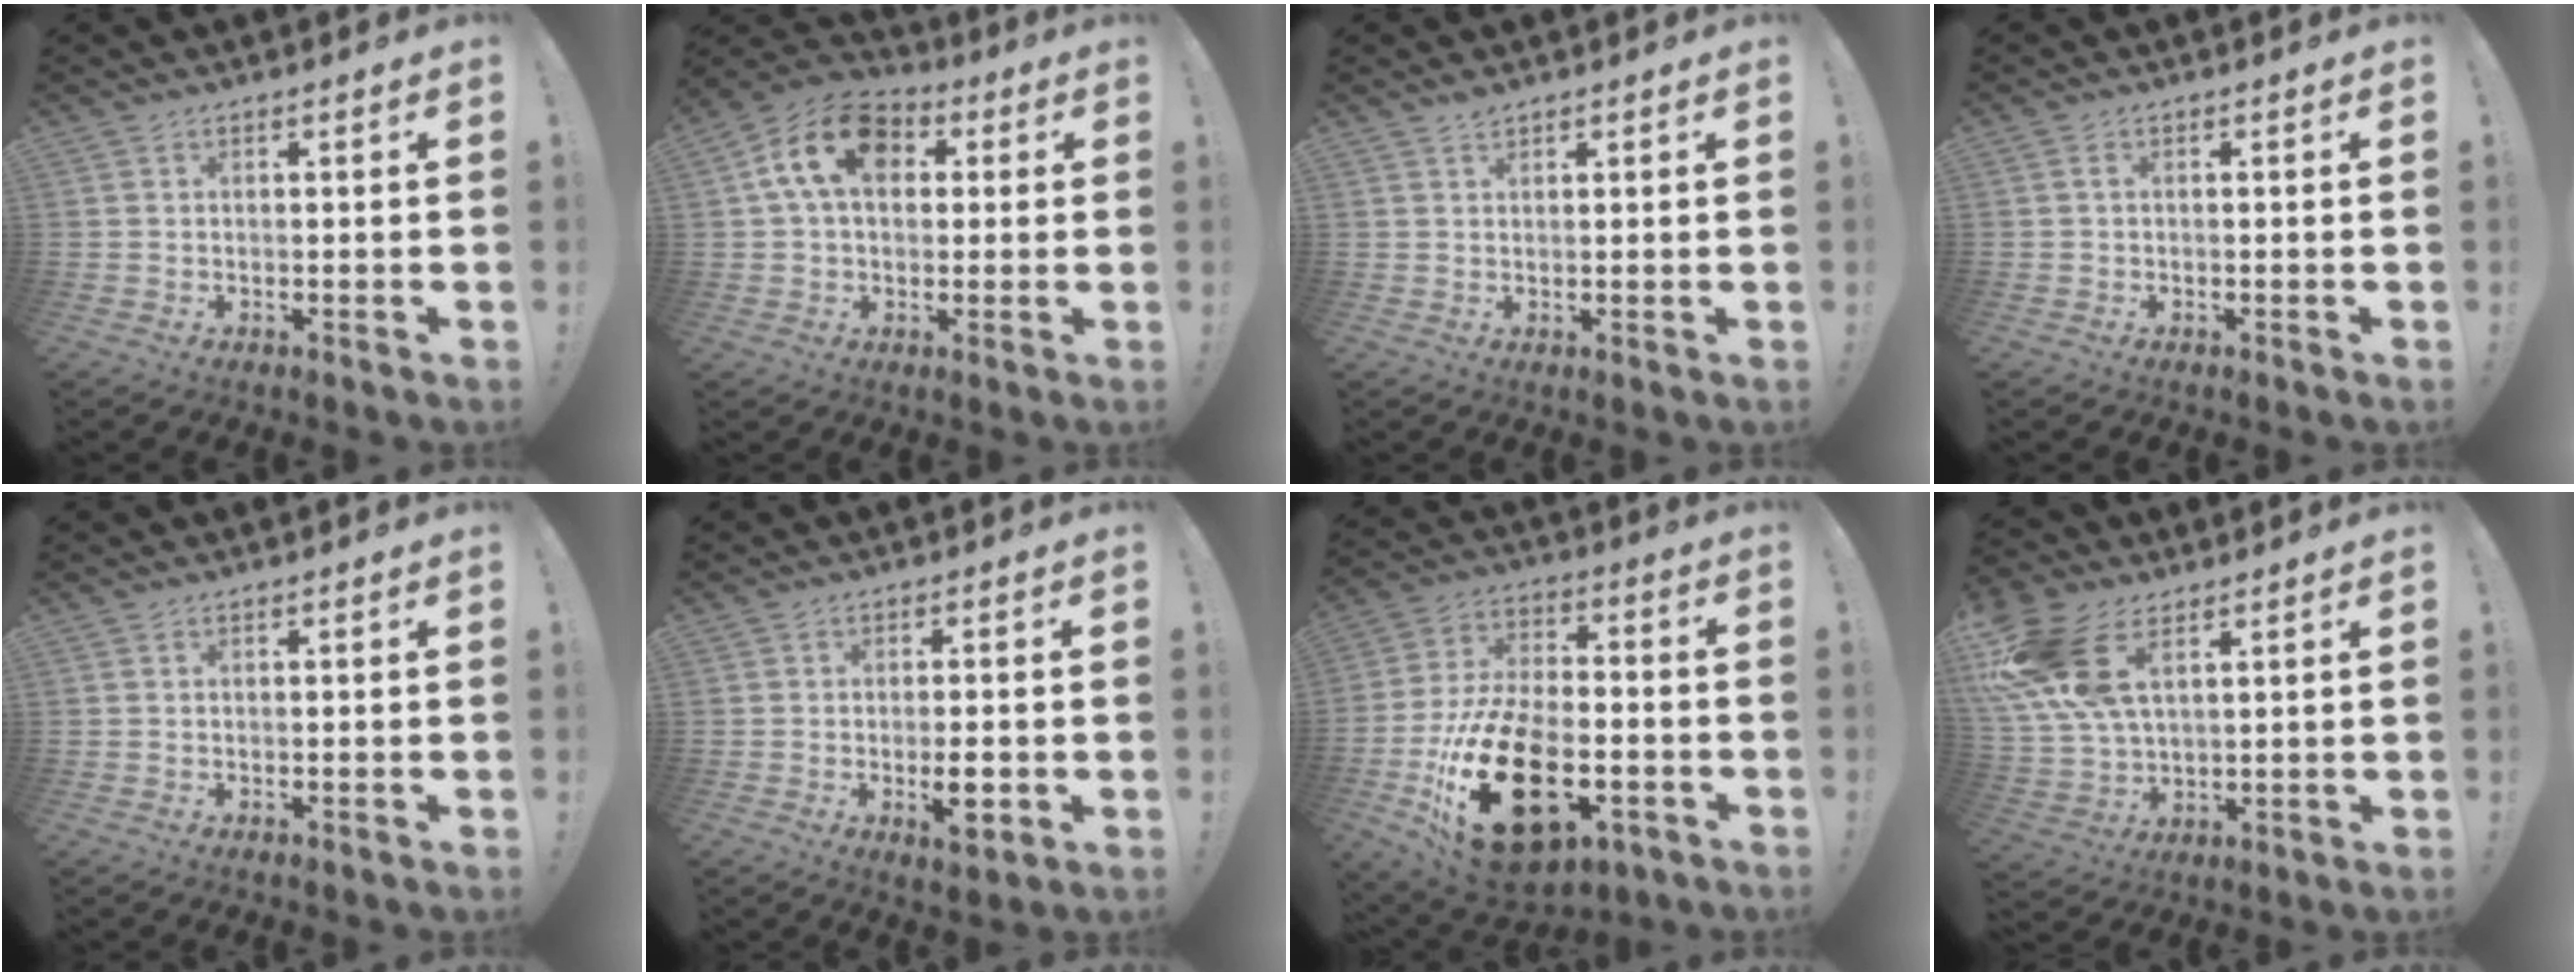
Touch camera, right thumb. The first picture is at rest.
{"total": 14.5, "force": [4.2, 9.9, 9.8], "torque": [-0.169, 0.005, 0.082]}
{"total": 1.5, "force": [1.3, 0.5, 0.6], "torque": [-0.001, -0.005, 0.021]}
{"total": 0.8, "force": [-0.4, 0.6, 0.4], "torque": [-0.010, 0.004, -0.007]}
{"total": 0.0}
{"total": 5.9, "force": [-1.8, 1.7, 5.4], "torque": [-0.086, 0.001, -0.026]}
{"total": 27.4, "force": [-9.3, 15.5, 20.6], "torque": [-0.406, 0.053, -0.141]}
{"total": 16.2, "force": [7.5, 9.1, 11.2], "torque": [-0.234, -0.026, 0.142]}